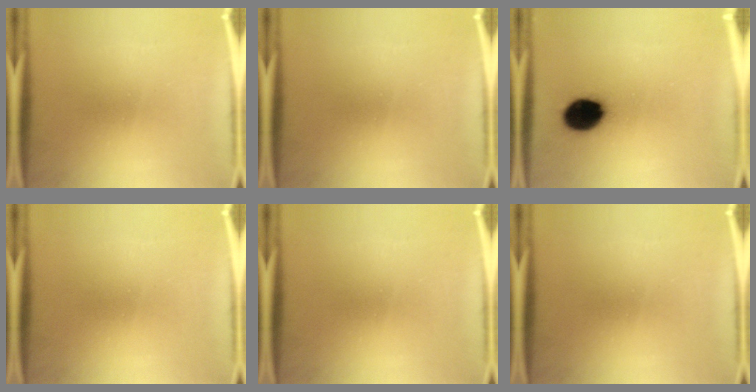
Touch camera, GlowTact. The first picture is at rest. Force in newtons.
{"total": 0.0}
{"total": 10.9}
{"total": 0.0}
{"total": 0.0}
{"total": 0.0}